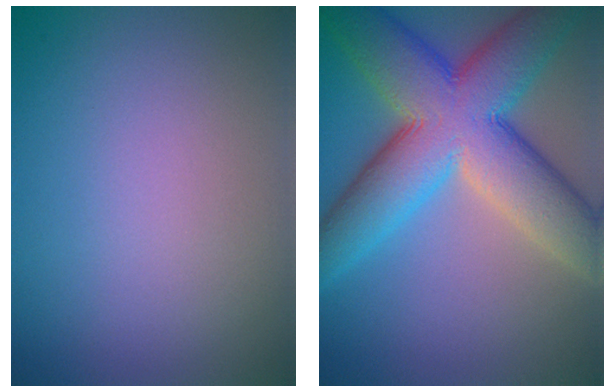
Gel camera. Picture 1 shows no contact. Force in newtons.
{"total": 13.2, "press": 13.2, "slide": 0.4}